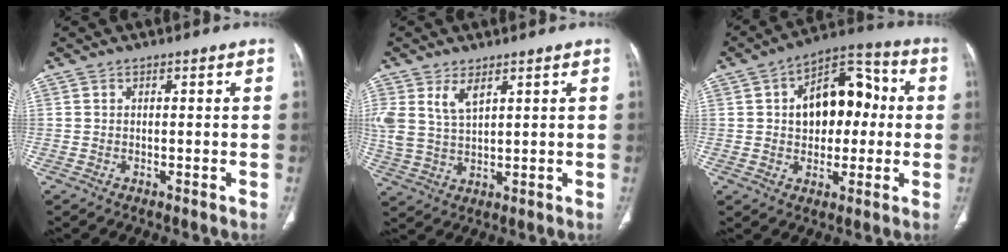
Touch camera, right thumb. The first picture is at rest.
{"total": 7.2, "force": [3.7, 3.4, 5.1], "torque": [-0.109, -0.011, 0.084]}
{"total": 15.1, "force": [1.5, 9.8, 11.3], "torque": [-0.118, 0.034, 0.017]}